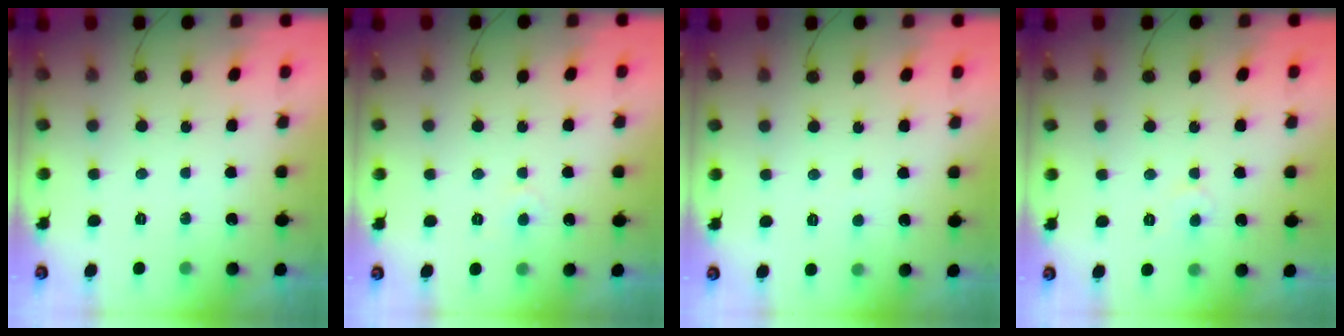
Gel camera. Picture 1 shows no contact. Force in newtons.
{"total": 3.2, "press": 3.2, "slide": 0.3}
{"total": 2.4, "press": 2.4, "slide": 0.2}
{"total": 3.3, "press": 3.2, "slide": 0.4}